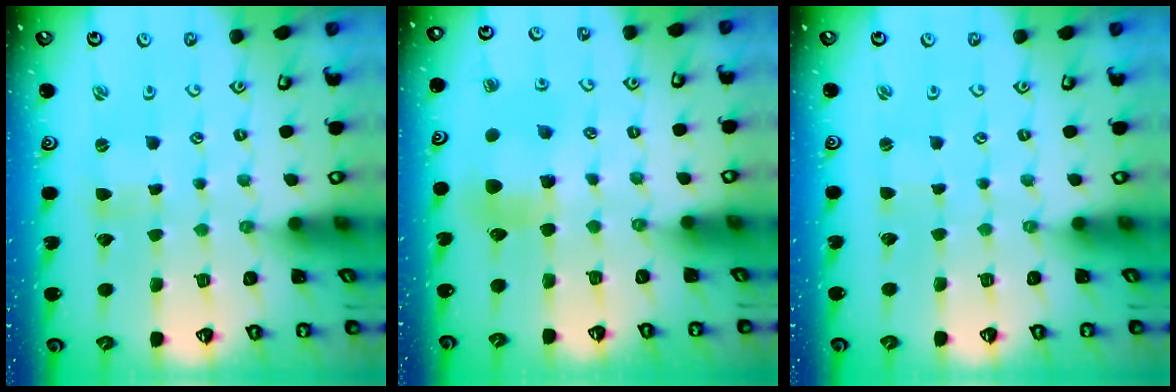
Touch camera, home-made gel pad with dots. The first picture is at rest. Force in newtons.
{"total": 7.1, "press": 7.1, "slide": 0.5}
{"total": 0.0}